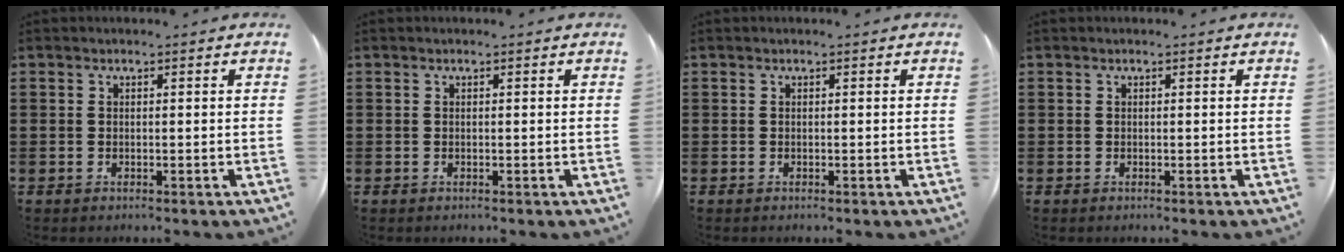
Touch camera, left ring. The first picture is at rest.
{"total": 0.0}
{"total": 0.0}
{"total": 0.0}